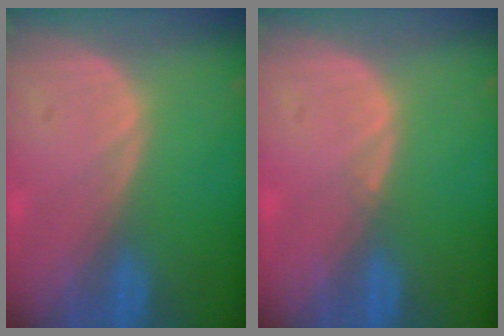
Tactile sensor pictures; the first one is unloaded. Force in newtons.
{"total": 0.6, "press": 0.5, "slide": 0.4}